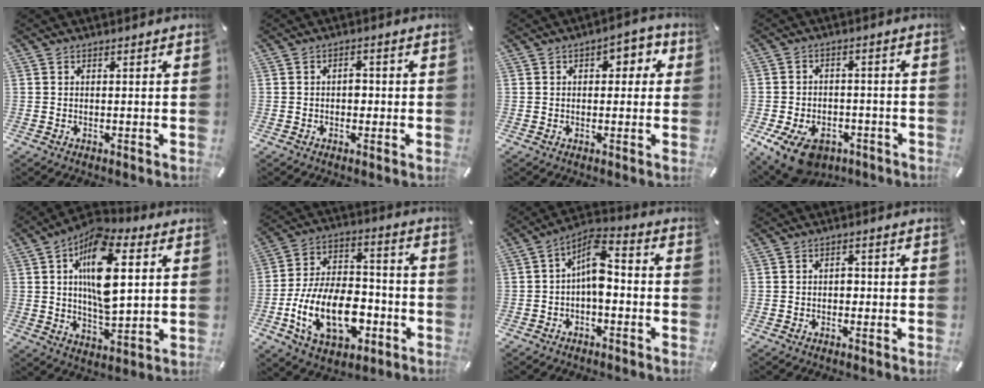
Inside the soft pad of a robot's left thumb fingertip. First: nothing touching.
{"total": 2.5, "force": [-0.3, 1.8, 1.7], "torque": [-0.026, 0.003, -0.010]}
{"total": 4.6, "force": [0.8, 3.1, 3.3], "torque": [-0.037, 0.001, 0.003]}
{"total": 10.6, "force": [-6.2, 6.6, 5.6], "torque": [-0.112, 0.035, -0.108]}
{"total": 16.9, "force": [4.6, 8.5, 13.9], "torque": [-0.248, -0.013, 0.074]}
{"total": 20.6, "force": [-7.3, 12.5, 14.7], "torque": [-0.291, 0.033, -0.121]}
{"total": 8.6, "force": [-1.2, 4.5, 7.3], "torque": [-0.132, 0.003, -0.021]}
{"total": 1.9, "force": [-0.3, 1.4, 1.2], "torque": [-0.016, 0.002, -0.010]}